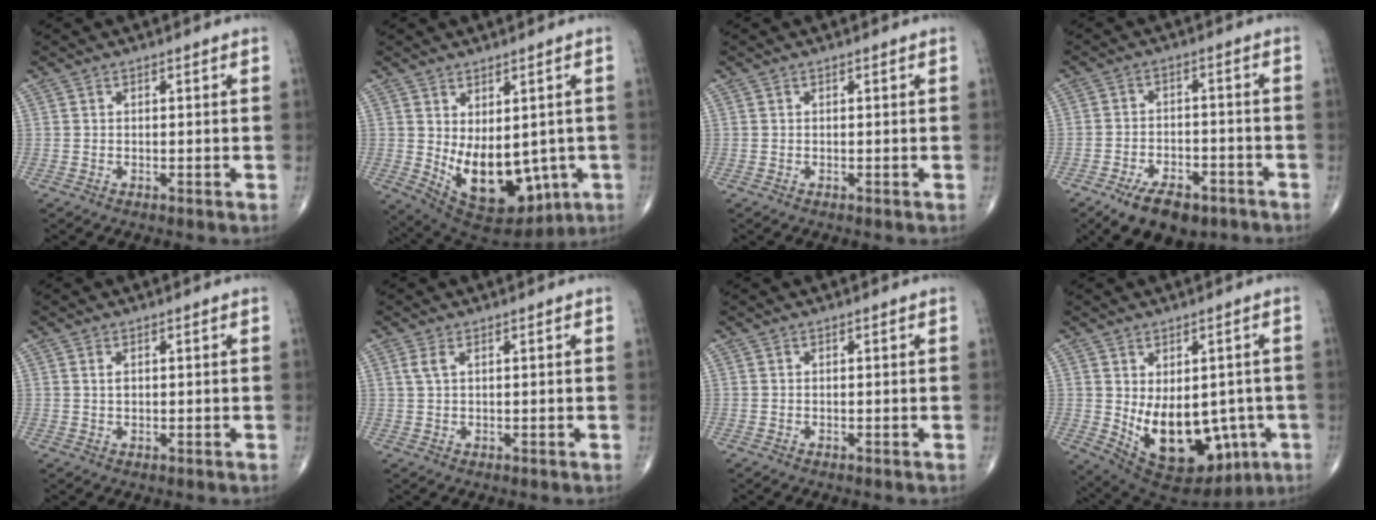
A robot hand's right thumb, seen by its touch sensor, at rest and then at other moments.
{"total": 16.6, "force": [-2.3, 9.9, 13.1], "torque": [-0.174, -0.017, 0.001]}
{"total": 0.0}
{"total": 11.1, "force": [-7.4, 5.6, 6.2], "torque": [-0.080, 0.035, -0.114]}
{"total": 1.2, "force": [0.5, 0.6, 0.9], "torque": [-0.018, -0.002, 0.010]}
{"total": 1.9, "force": [0.9, 0.7, 1.5], "torque": [-0.041, 0.006, 0.024]}
{"total": 0.0}
{"total": 18.5, "force": [-3.6, 11.3, 14.1], "torque": [-0.189, -0.011, -0.016]}